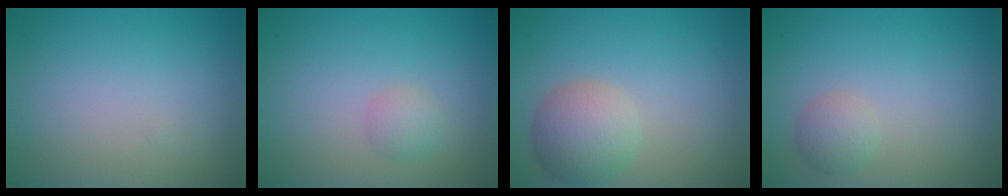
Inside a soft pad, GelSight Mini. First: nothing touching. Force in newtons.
{"total": 1.4, "press": 1.4, "slide": 0.0}
{"total": 4.1, "press": 4.1, "slide": 0.3}
{"total": 1.6, "press": 1.6, "slide": 0.1}